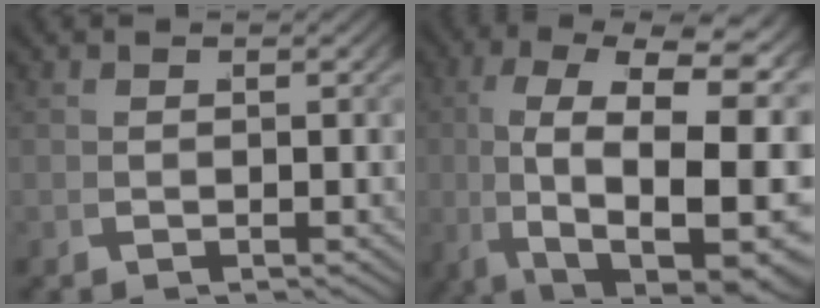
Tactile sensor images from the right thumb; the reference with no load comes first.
{"total": 19.6, "force": [0.0, 11.1, 16.2], "torque": [-0.290, -0.038, 0.022]}